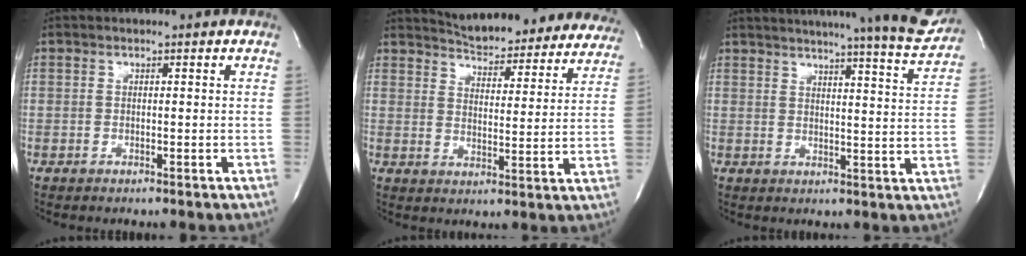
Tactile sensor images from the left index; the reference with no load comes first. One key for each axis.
{"total": 21.3, "fx": 20.0, "fy": 5.2, "fz": 5.0, "tx": -0.064, "ty": -0.036, "tz": 0.243}
{"total": 21.7, "fx": 19.7, "fy": 1.2, "fz": 9.1, "tx": -0.130, "ty": -0.050, "tz": 0.231}